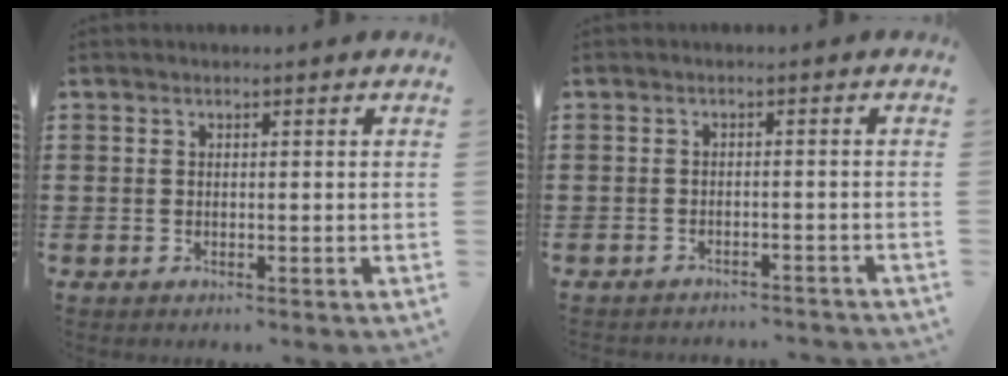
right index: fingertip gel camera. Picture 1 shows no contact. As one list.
[{"total": 1.9, "force": [-1.9, 0.1, 0.1], "torque": [-0.007, -0.001, -0.040]}]